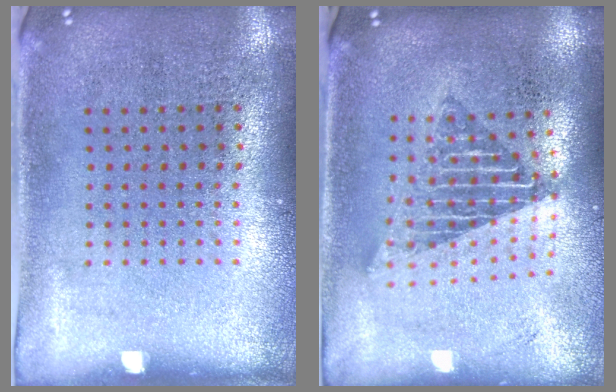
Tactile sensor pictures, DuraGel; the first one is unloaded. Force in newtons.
{"total": 1.6, "press": 1.4, "slide": 0.9}